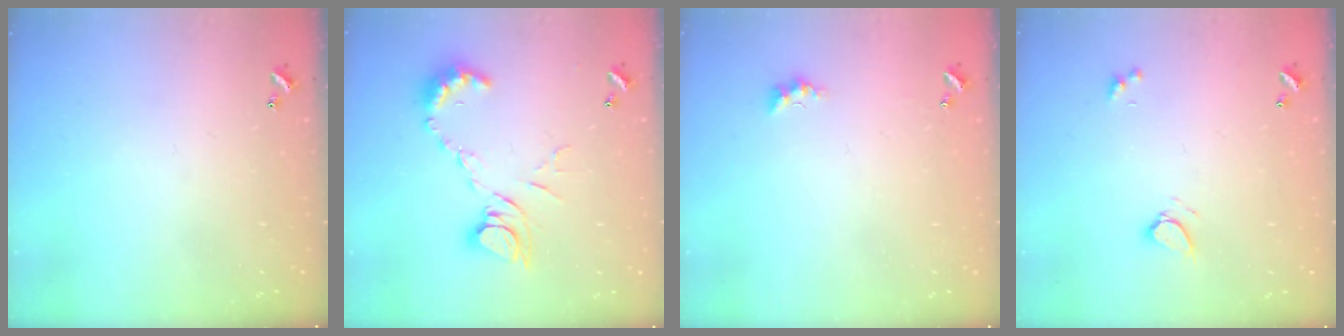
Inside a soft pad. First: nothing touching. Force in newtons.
{"total": 10.8, "press": 10.8, "slide": 1.3}
{"total": 3.9, "press": 3.8, "slide": 0.8}
{"total": 2.6, "press": 2.6, "slide": 0.4}